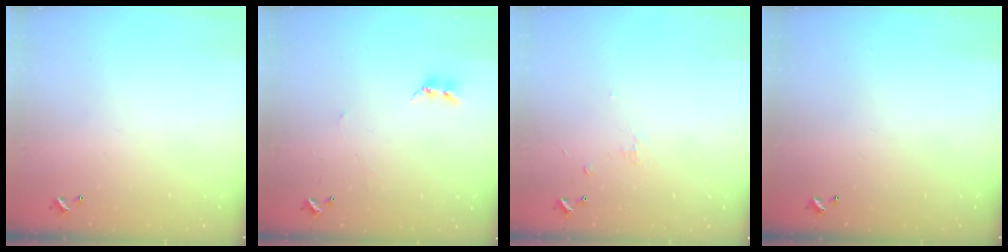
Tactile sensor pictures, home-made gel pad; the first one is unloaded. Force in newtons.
{"total": 2.4, "press": 2.4, "slide": 0.2}
{"total": 1.2, "press": 1.1, "slide": 0.6}
{"total": 0.0}